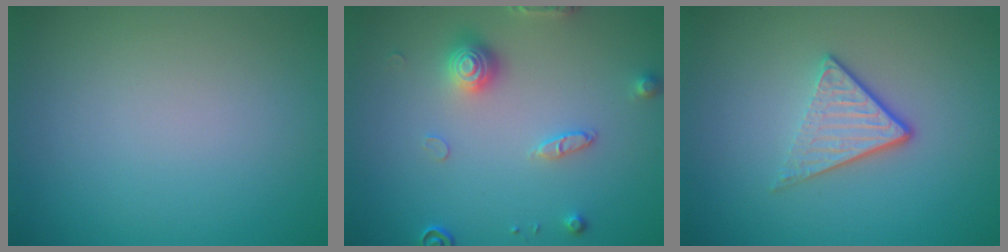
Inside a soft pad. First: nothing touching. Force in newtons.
{"total": 3.1, "press": 3.0, "slide": 0.9}
{"total": 3.5, "press": 2.5, "slide": 2.5}